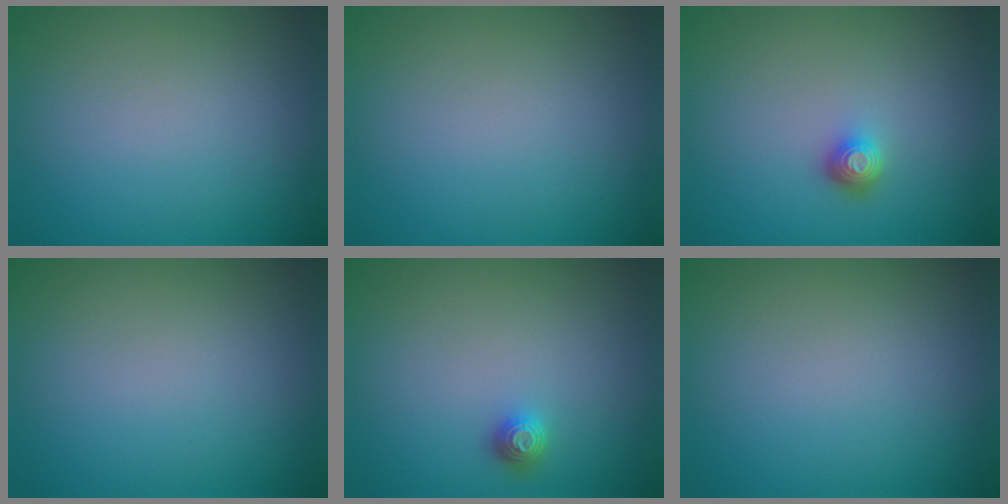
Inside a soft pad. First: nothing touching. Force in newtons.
{"total": 0.0}
{"total": 1.8, "press": 1.3, "slide": 1.2}
{"total": 0.0}
{"total": 1.4, "press": 1.2, "slide": 0.5}
{"total": 0.0}